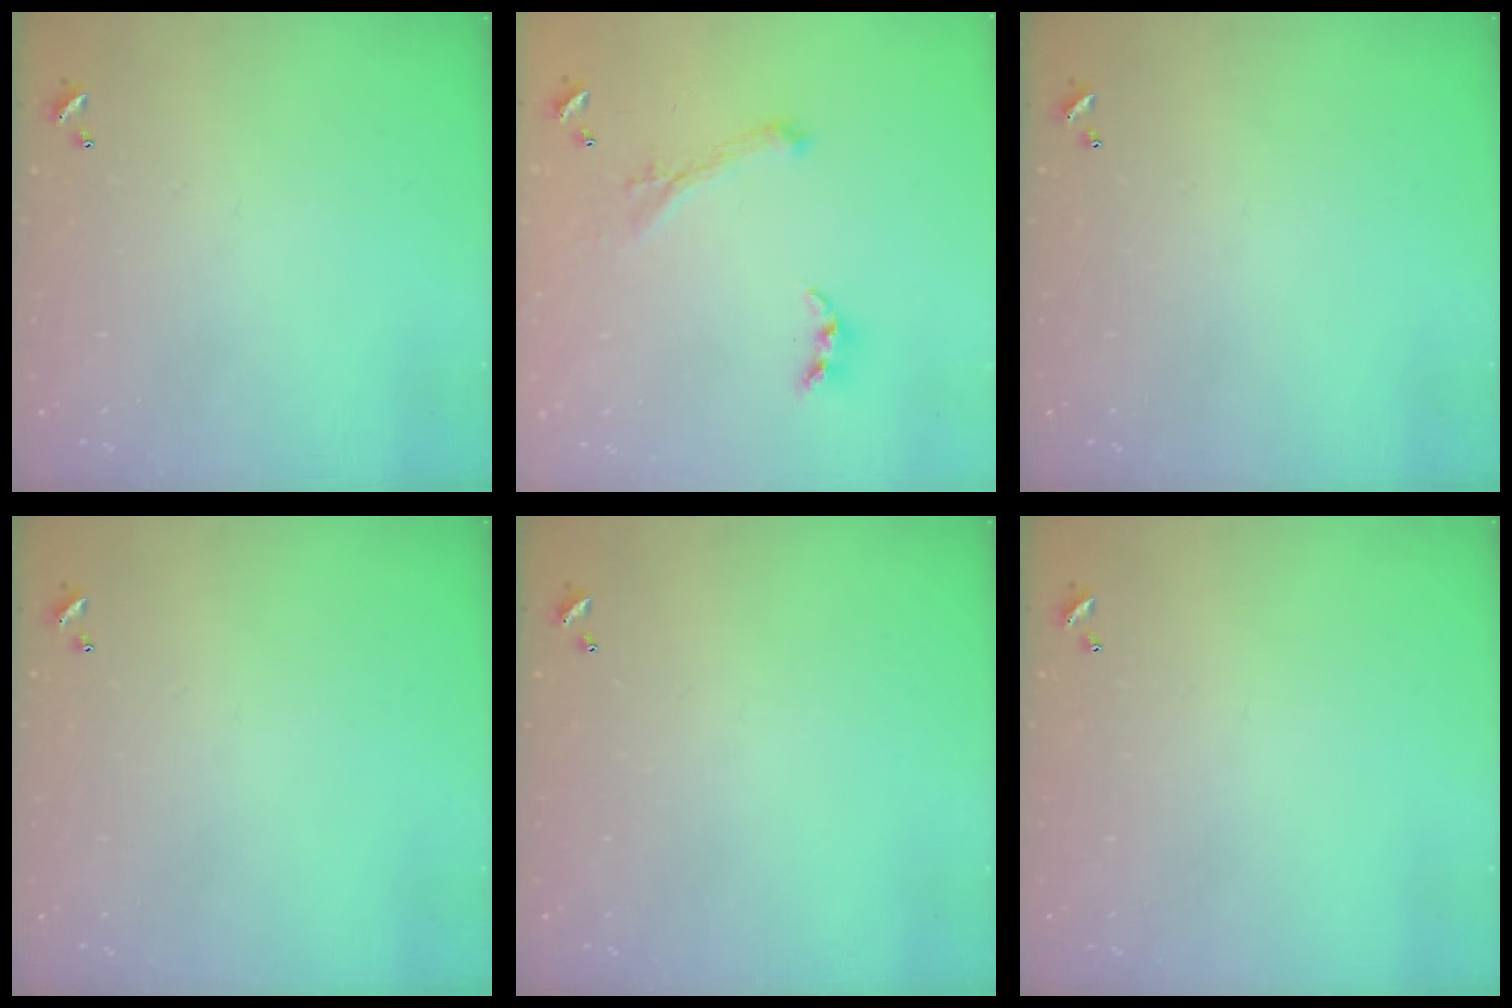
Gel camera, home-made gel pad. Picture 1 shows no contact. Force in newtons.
{"total": 1.1, "press": 0.6, "slide": 0.9}
{"total": 0.0}
{"total": 0.0}
{"total": 0.0}
{"total": 0.0}